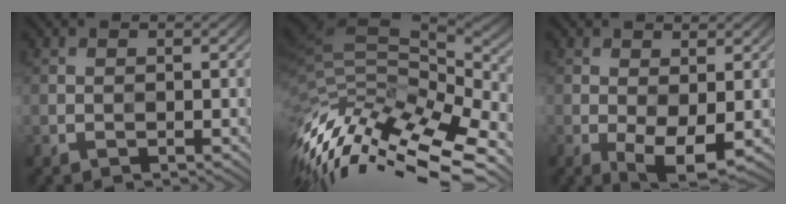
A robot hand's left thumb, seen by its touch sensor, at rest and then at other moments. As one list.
[{"total": 14.2, "force": [-5.8, 6.6, 11.2], "torque": [-0.260, -0.021, -0.095]}, {"total": 4.4, "force": [-0.8, 1.8, 3.9], "torque": [-0.075, -0.007, -0.012]}]